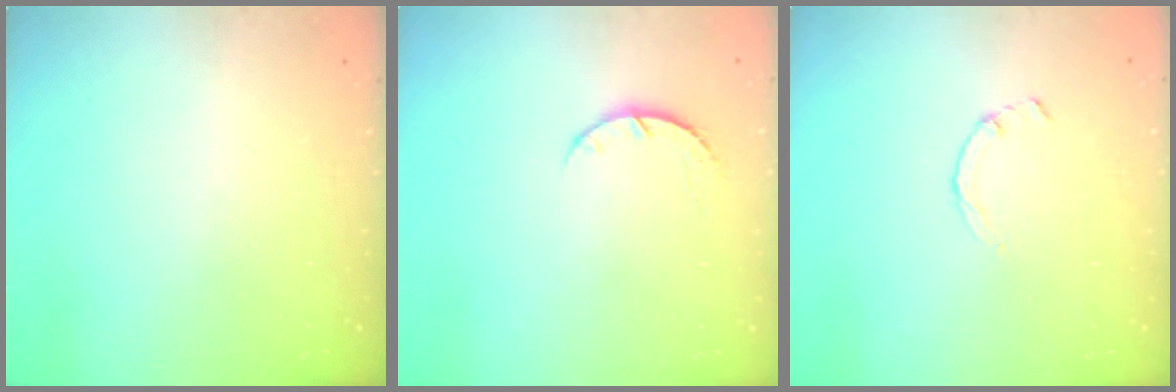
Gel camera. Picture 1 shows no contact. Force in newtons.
{"total": 3.9, "press": 3.8, "slide": 0.6}
{"total": 0.8, "press": 0.7, "slide": 0.2}